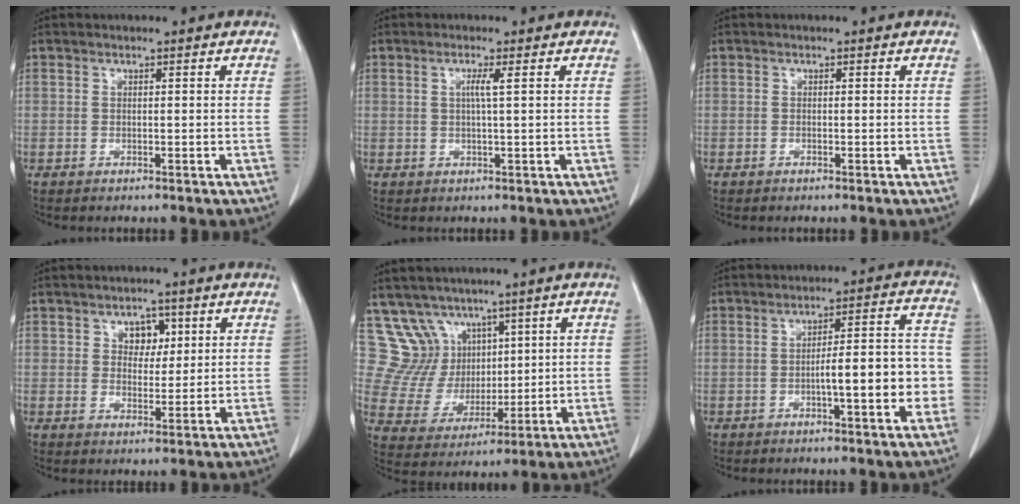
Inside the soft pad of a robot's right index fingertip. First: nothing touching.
{"total": 1.9, "force": [0.5, -0.4, 1.8], "torque": [-0.033, 0.000, 0.006]}
{"total": 0.0}
{"total": 3.8, "force": [1.5, 2.7, 2.2], "torque": [-0.024, 0.005, 0.022]}
{"total": 9.0, "force": [6.1, 6.7, 0.8], "torque": [-0.021, 0.035, 0.130]}
{"total": 9.7, "force": [-2.6, 1.8, 9.2], "torque": [-0.124, 0.033, -0.034]}